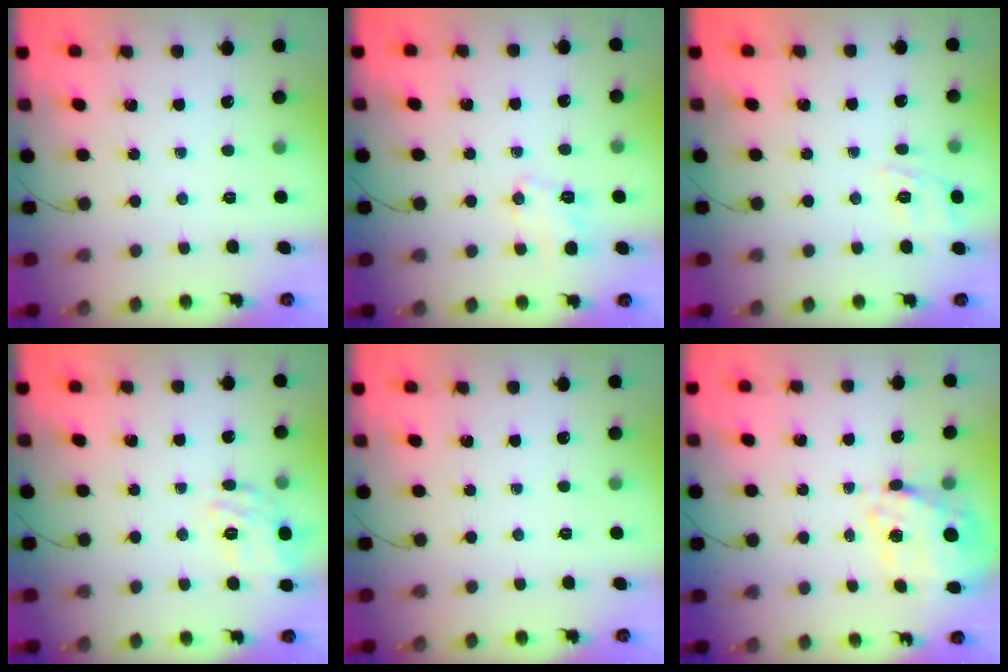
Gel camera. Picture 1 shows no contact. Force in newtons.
{"total": 3.4, "press": 3.1, "slide": 1.4}
{"total": 2.8, "press": 2.2, "slide": 1.7}
{"total": 10.1, "press": 10.0, "slide": 1.2}
{"total": 0.0}
{"total": 15.5, "press": 15.2, "slide": 3.1}